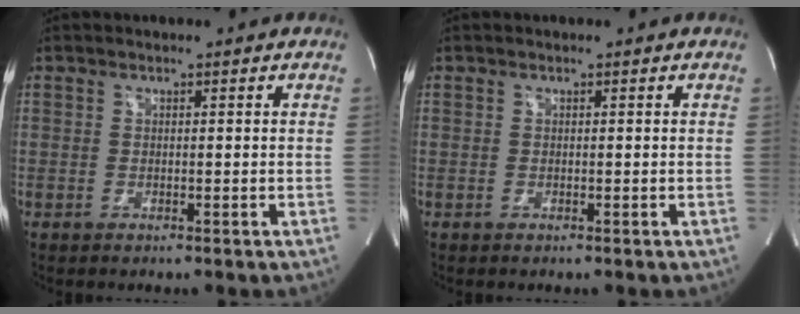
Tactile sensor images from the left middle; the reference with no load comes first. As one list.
[{"total": 0.0}]